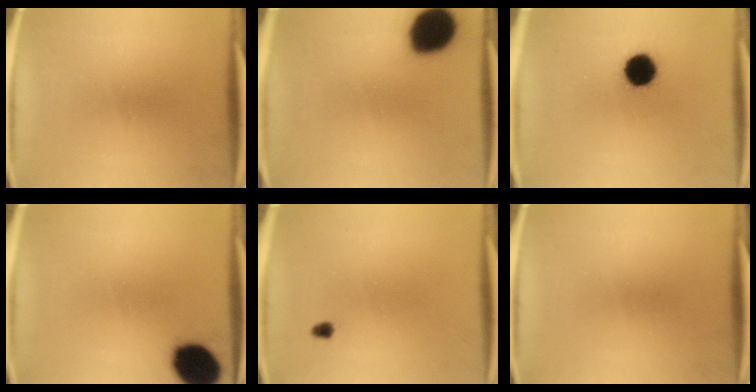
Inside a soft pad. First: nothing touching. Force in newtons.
{"total": 16.8}
{"total": 10.5}
{"total": 14.4}
{"total": 1.5}
{"total": 0.0}